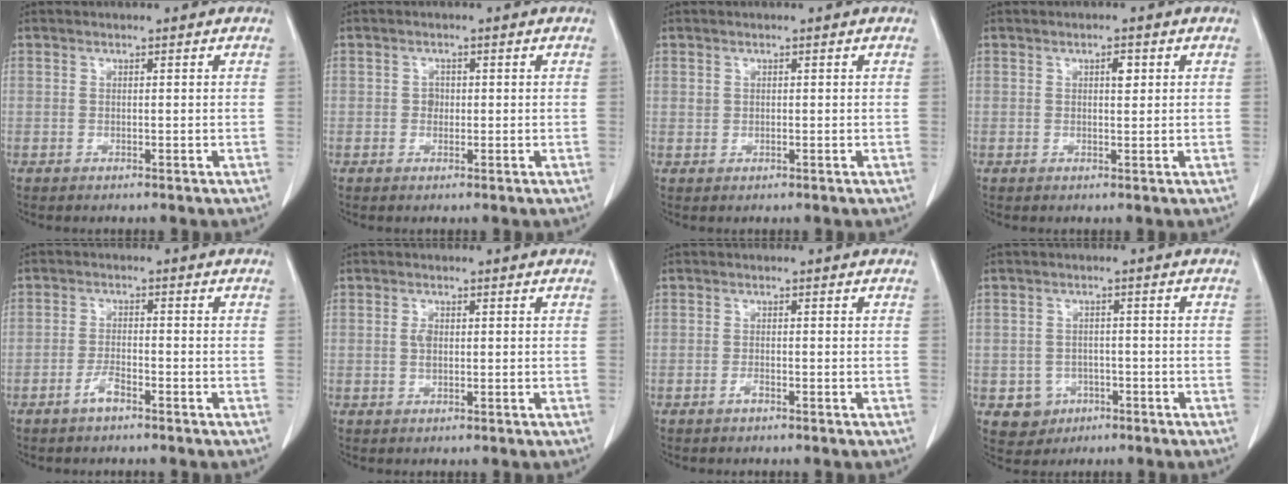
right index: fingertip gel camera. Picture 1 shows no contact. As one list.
[{"total": 1.2, "force": [0.0, 1.1, 0.6], "torque": [-0.007, 0.003, -0.001]}, {"total": 0.7, "force": [0.3, 0.6, 0.2], "torque": [0.003, 0.005, 0.004]}, {"total": 1.7, "force": [0.6, 0.7, 1.5], "torque": [-0.023, 0.001, 0.009]}, {"total": 2.7, "force": [-1.8, 0.6, 1.8], "torque": [-0.034, 0.003, -0.034]}, {"total": 1.7, "force": [0.1, 0.9, 1.5], "torque": [-0.029, 0.001, 0.001]}, {"total": 0.9, "force": [-0.6, 0.2, 0.6], "torque": [-0.011, 0.001, -0.008]}, {"total": 4.3, "force": [-1.6, 3.9, 0.5], "torque": [0.000, 0.011, -0.014]}]